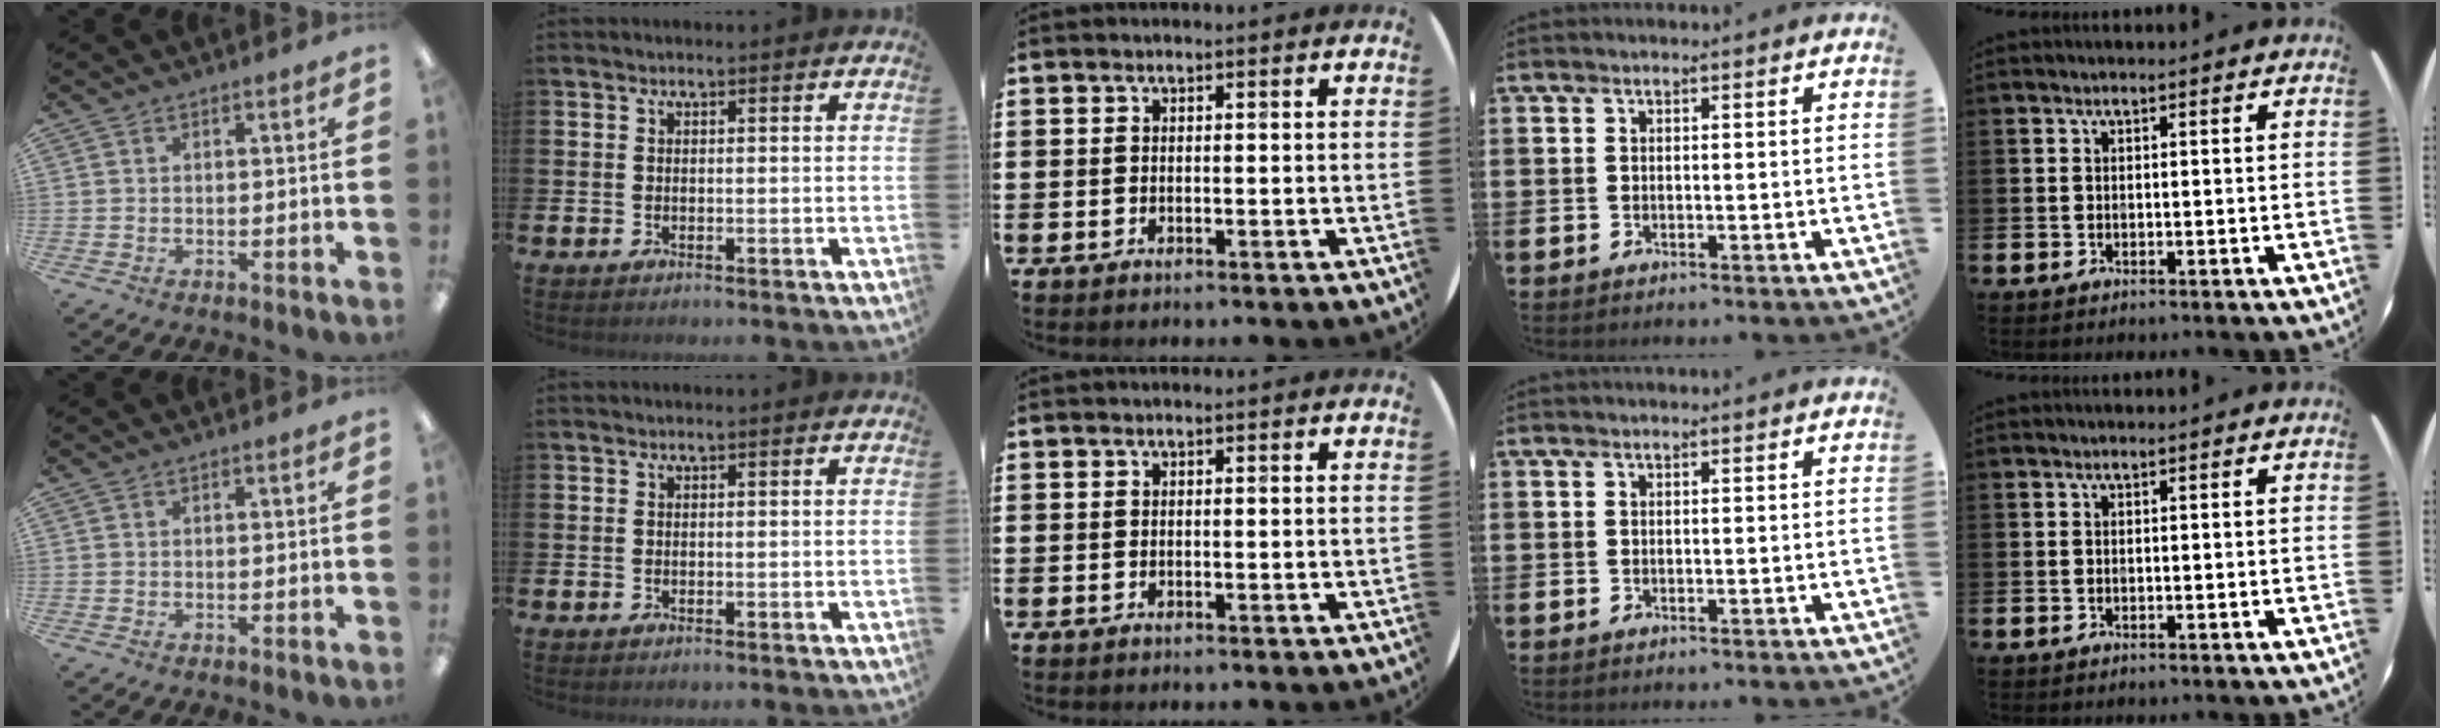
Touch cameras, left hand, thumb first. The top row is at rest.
{}